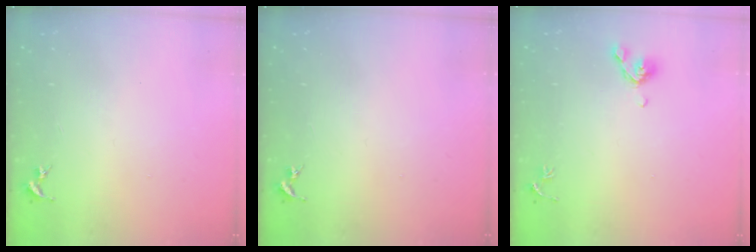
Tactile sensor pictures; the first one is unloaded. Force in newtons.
{"total": 0.0}
{"total": 6.5, "press": 6.4, "slide": 1.3}